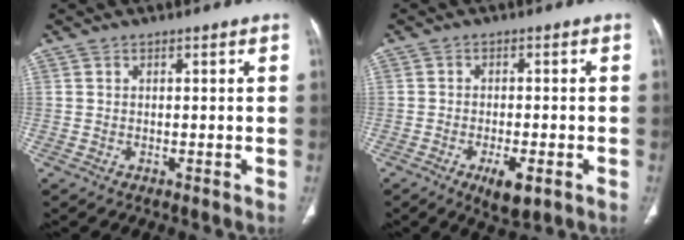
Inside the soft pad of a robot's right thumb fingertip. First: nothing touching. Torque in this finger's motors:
{"motor_torque": [2.01, 0.79, 1.33, -1.44, 0.27]}